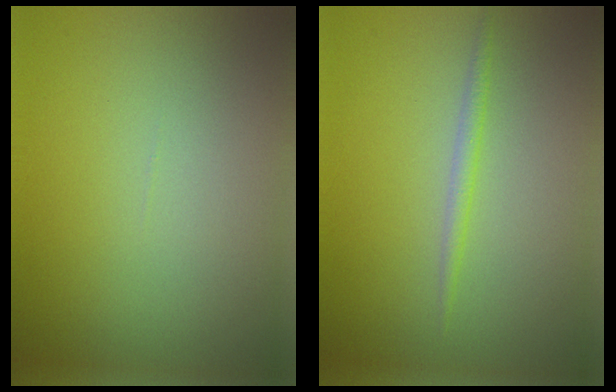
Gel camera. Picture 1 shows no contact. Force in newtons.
{"total": 1.1, "press": 1.1, "slide": 0.1}